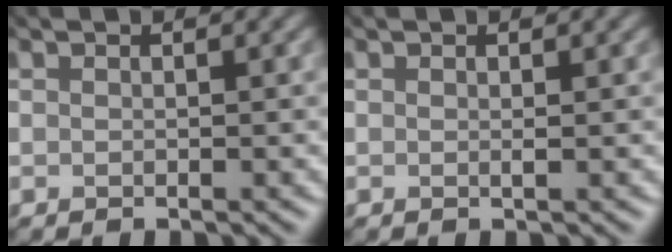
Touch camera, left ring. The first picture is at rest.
{"total": 0.6, "force": [0.1, 0.1, 0.6], "torque": [-0.003, 0.000, -0.005]}